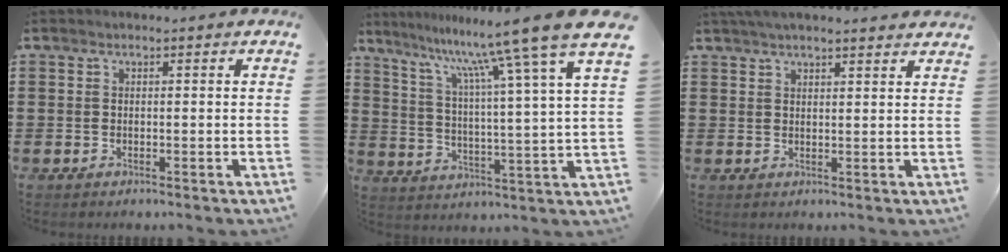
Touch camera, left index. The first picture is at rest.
{"total": 12.4, "force": [10.3, -1.1, 6.8], "torque": [-0.155, -0.068, 0.161]}
{"total": 3.0, "force": [2.9, 0.1, 0.9], "torque": [-0.025, -0.002, 0.054]}